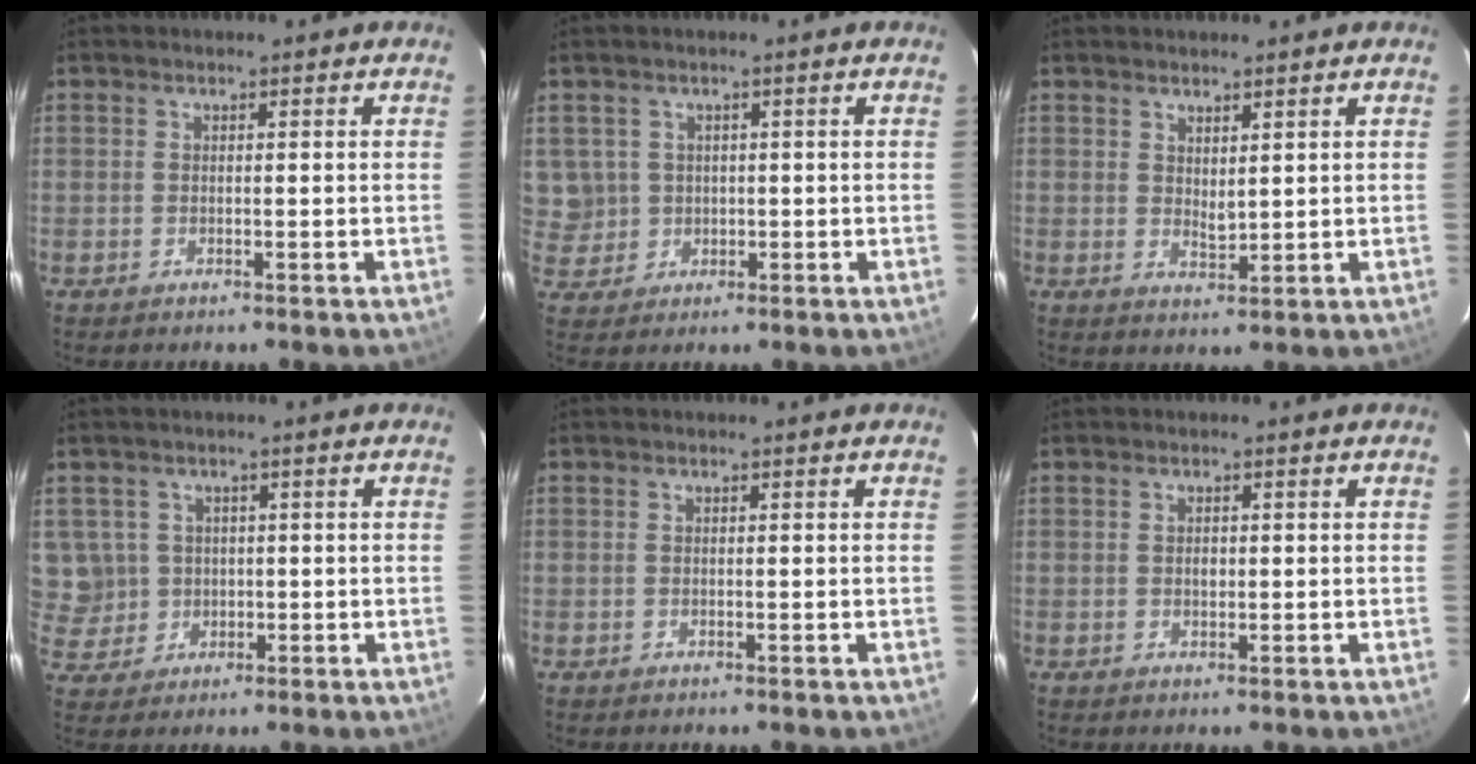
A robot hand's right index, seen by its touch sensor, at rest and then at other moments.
{"total": 4.8, "force": [0.8, 4.7, 0.6], "torque": [-0.003, 0.014, 0.026]}
{"total": 2.5, "force": [1.6, 1.1, 1.6], "torque": [-0.026, -0.005, 0.029]}
{"total": 5.9, "force": [0.7, 5.8, 0.8], "torque": [-0.020, 0.013, 0.029]}
{"total": 0.0}
{"total": 1.1, "force": [0.0, 0.9, 0.7], "torque": [-0.012, 0.003, 0.001]}